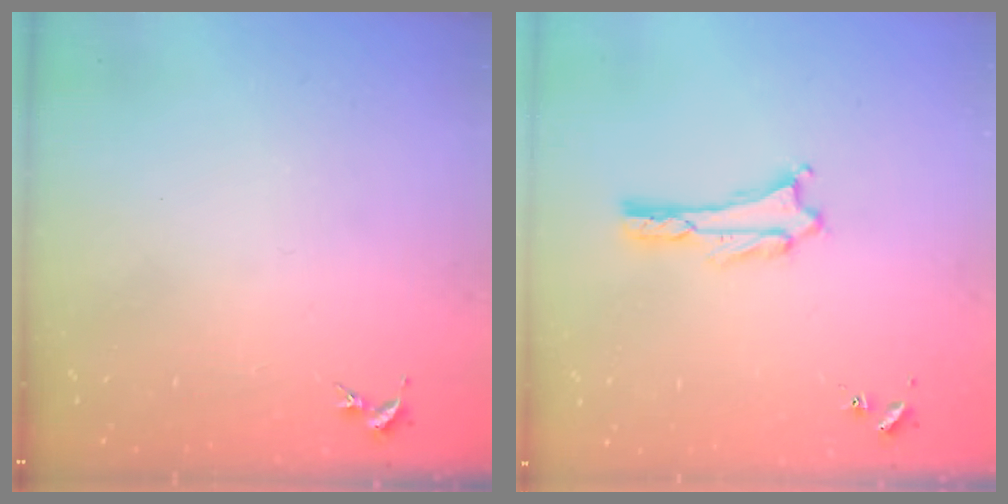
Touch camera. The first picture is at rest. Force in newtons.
{"total": 1.8, "press": 1.8, "slide": 0.2}